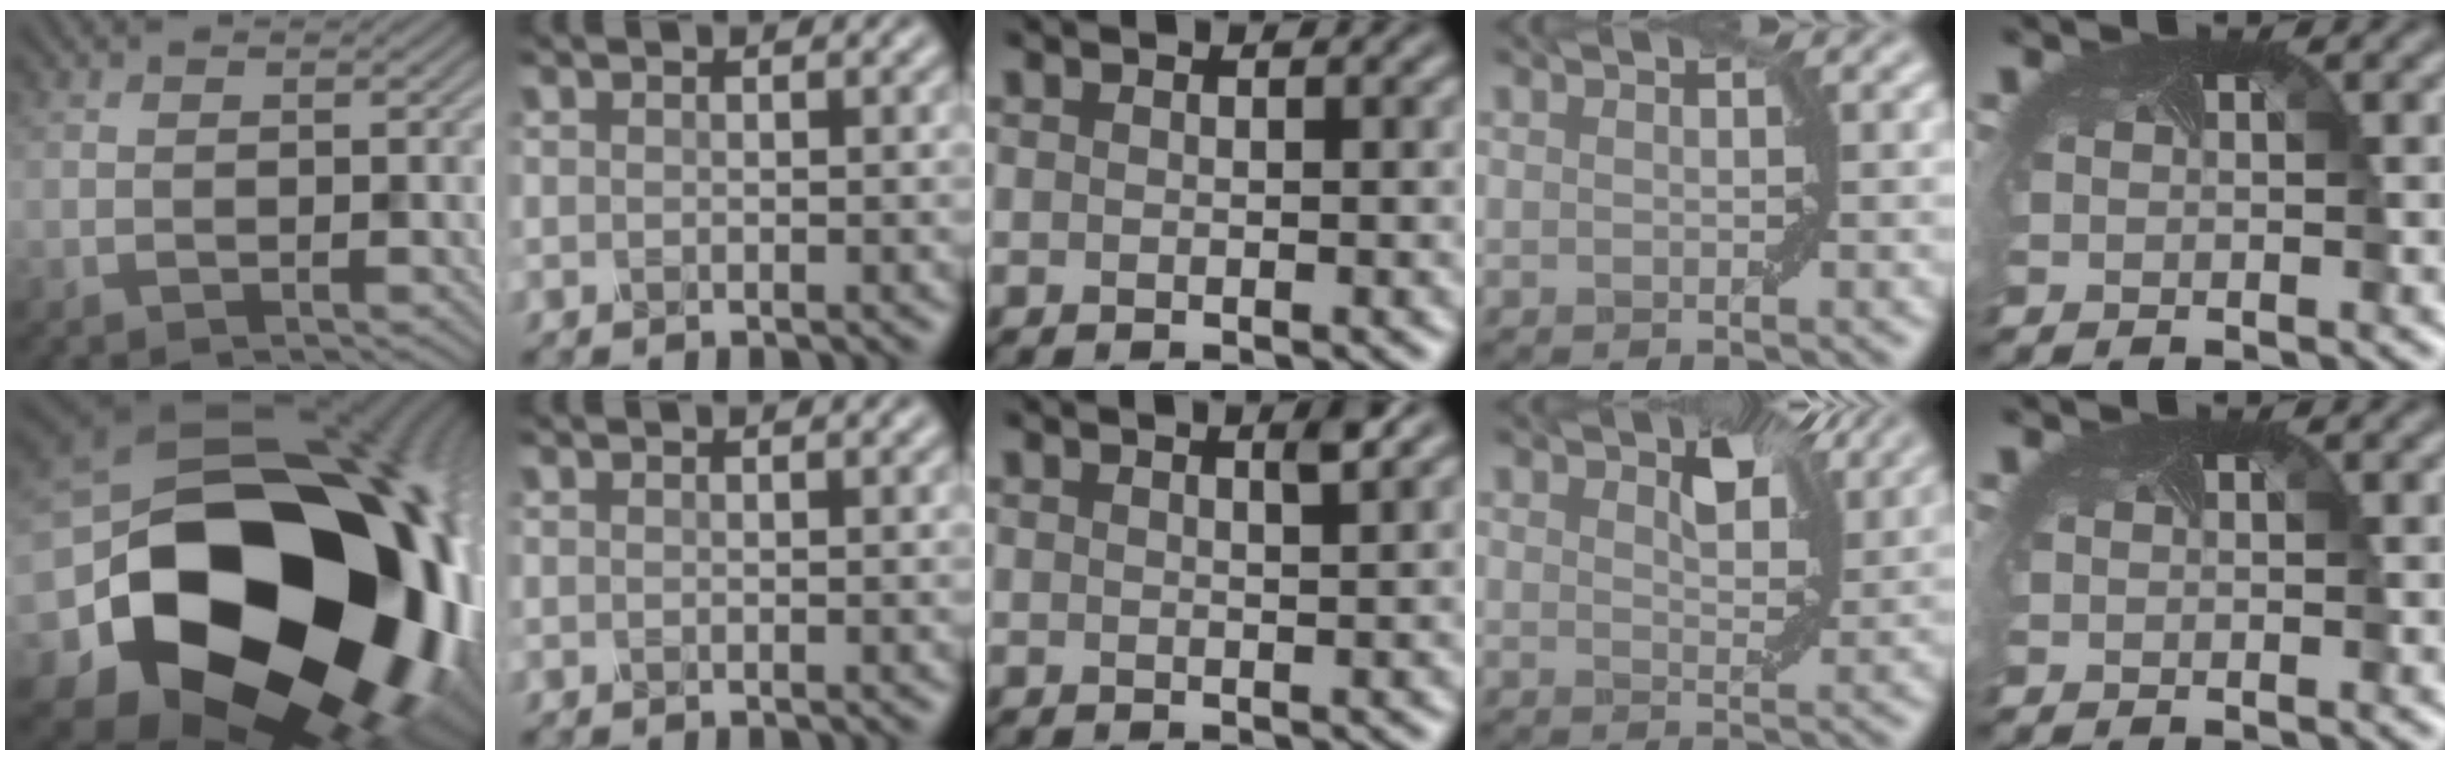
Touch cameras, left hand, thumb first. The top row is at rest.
{"thumb": {"total": 24.6, "force": [-4.8, 18.3, 15.7], "torque": [-0.284, -0.091, -0.052]}, "index": {"total": 0.9, "force": [0.5, 0.4, 0.6], "torque": [-0.004, 0.002, -0.001]}, "middle": {"total": 1.1, "force": [0.7, 0.0, 0.9], "torque": [-0.009, 0.004, 0.011]}, "ring": {"total": 4.0, "force": [2.4, 1.6, 2.7], "torque": [-0.046, 0.003, 0.036]}}